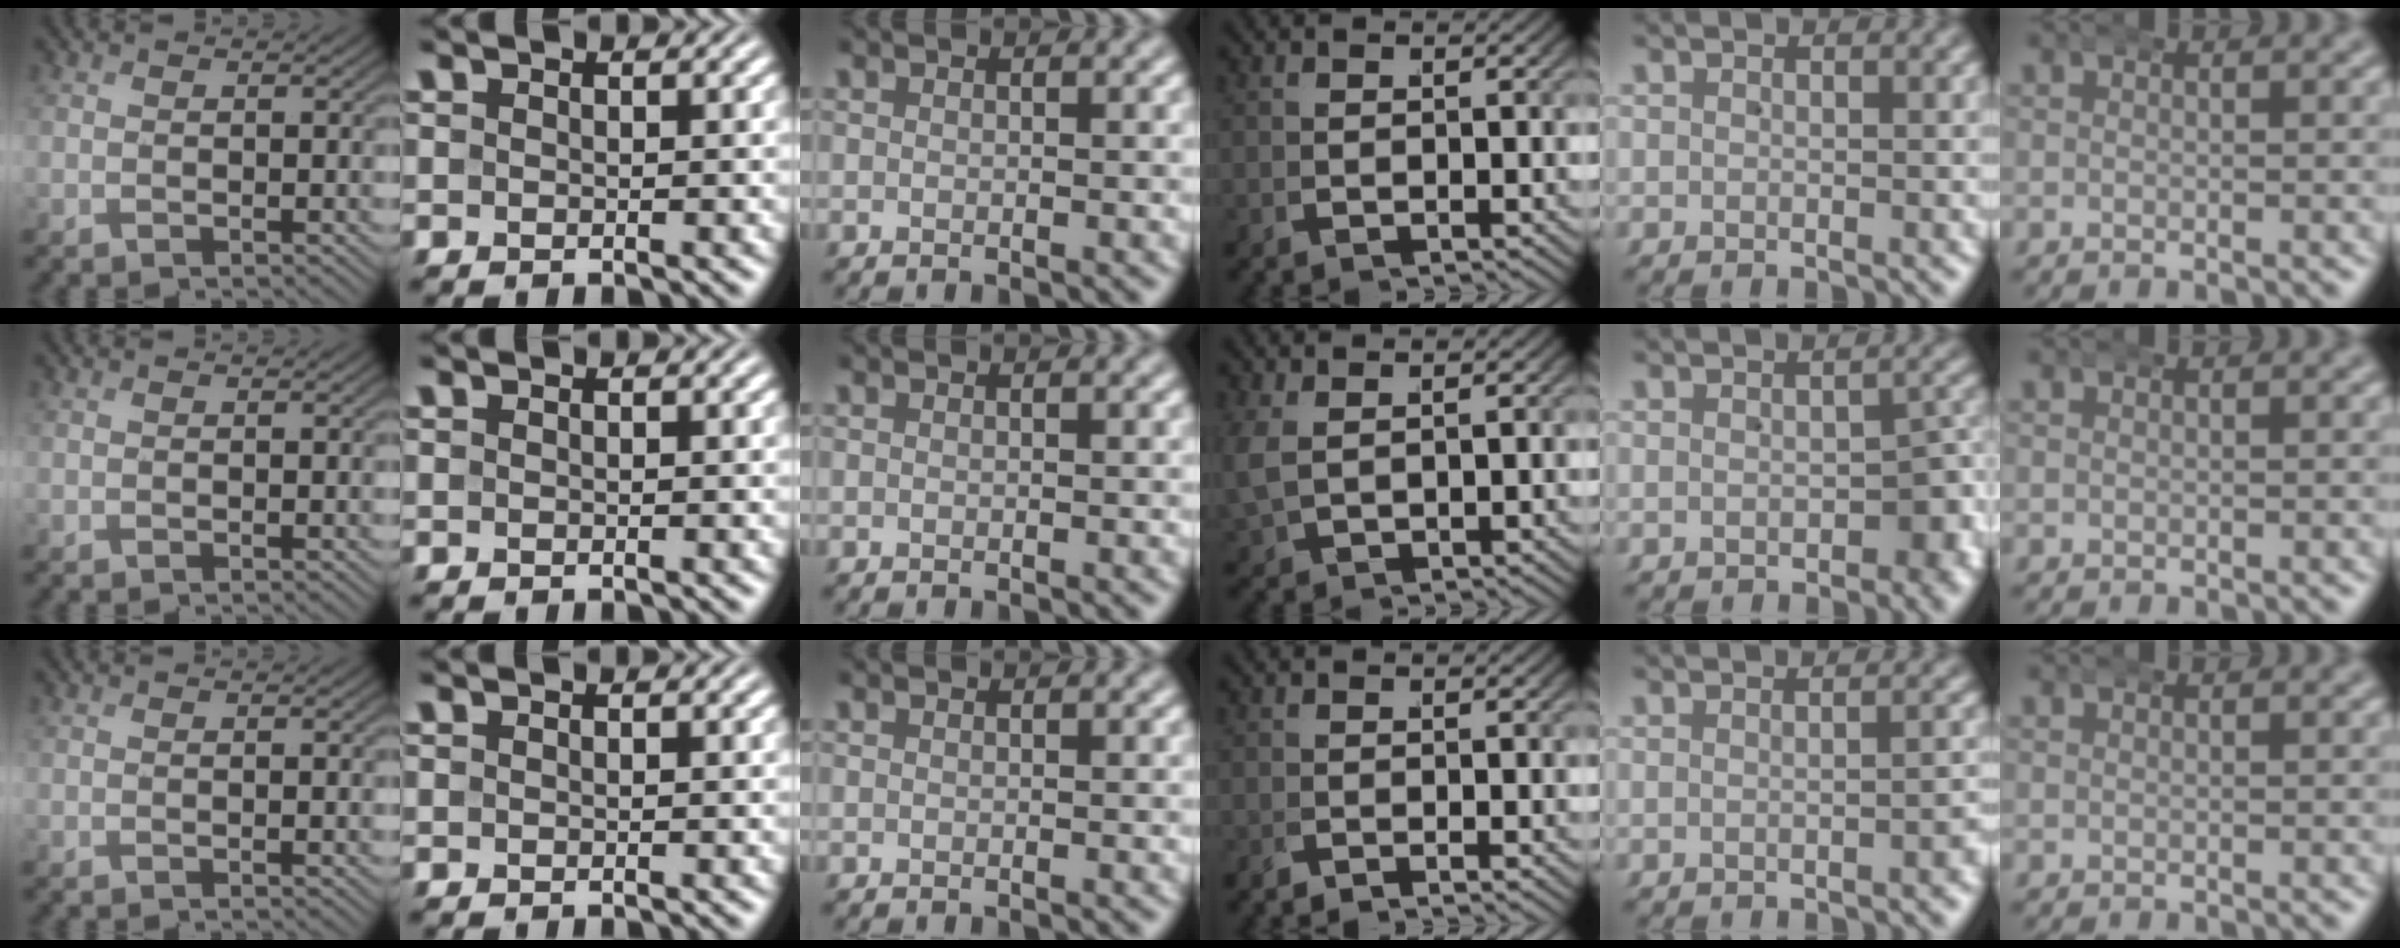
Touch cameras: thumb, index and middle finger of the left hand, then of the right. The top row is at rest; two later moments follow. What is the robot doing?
{"motion": "wrap", "object": "arm wrap"}